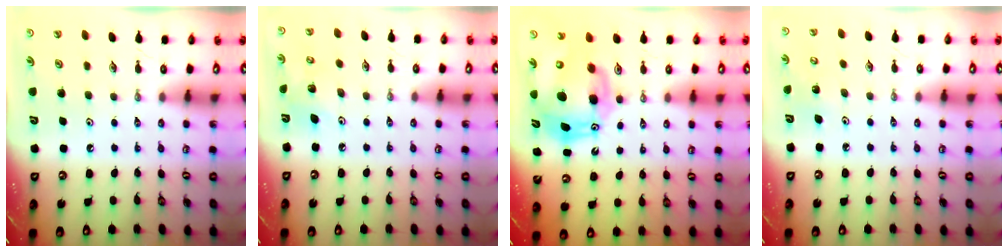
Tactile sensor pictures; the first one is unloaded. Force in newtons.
{"total": 6.7, "press": 6.6, "slide": 1.5}
{"total": 14.4, "press": 14.2, "slide": 2.3}
{"total": 3.3, "press": 3.2, "slide": 0.5}